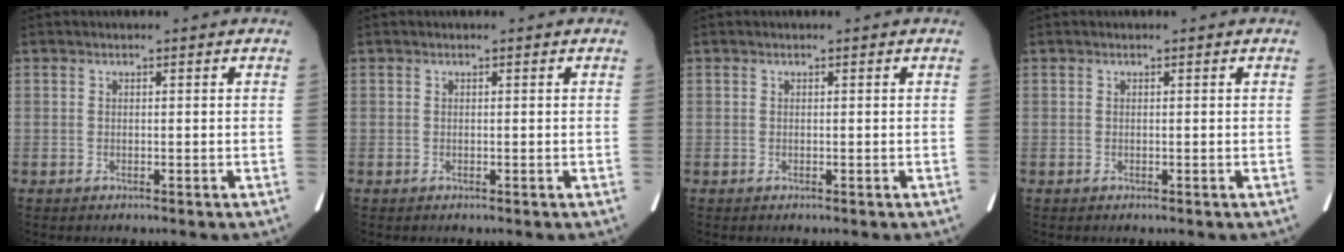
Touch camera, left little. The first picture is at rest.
{"total": 0.0}
{"total": 0.0}
{"total": 0.0}